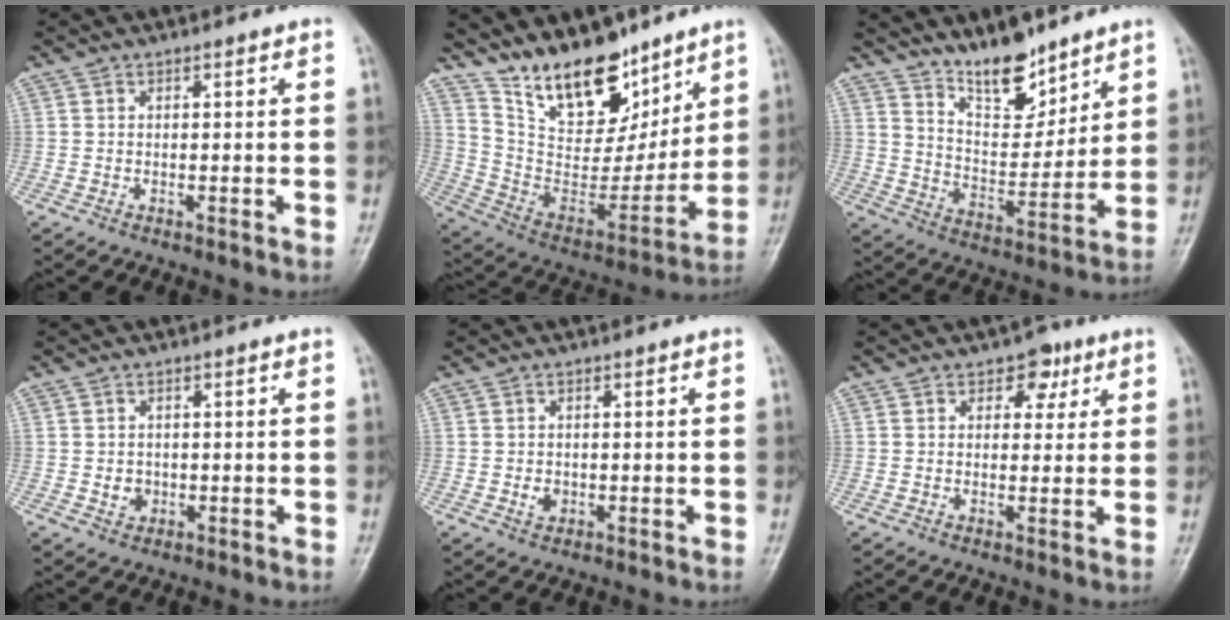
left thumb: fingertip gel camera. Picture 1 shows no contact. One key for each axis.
{"total": 20.0, "fx": 14.4, "fy": 9.5, "fz": 10.1, "tx": -0.117, "ty": -0.080, "tz": 0.259}
{"total": 11.5, "fx": 9.1, "fy": 4.5, "fz": 5.5, "tx": -0.063, "ty": -0.077, "tz": 0.168}
{"total": 2.7, "fx": -0.4, "fy": 2.4, "fz": 1.2, "tx": -0.007, "ty": 0.003, "tz": -0.001}
{"total": 2.2, "fx": -0.4, "fy": 1.8, "fz": 1.1, "tx": -0.011, "ty": 0.002, "tz": -0.004}
{"total": 4.8, "fx": 2.3, "fy": 3.4, "fz": 2.5, "tx": -0.002, "ty": -0.006, "tz": 0.026}